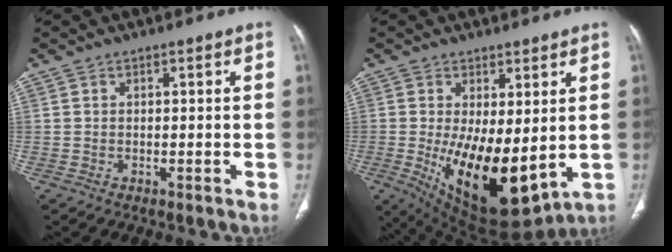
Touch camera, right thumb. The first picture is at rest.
{"total": 16.5, "force": [-1.3, 7.2, 14.8], "torque": [-0.237, -0.036, 0.005]}